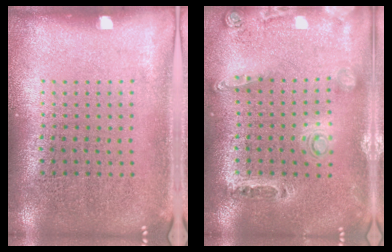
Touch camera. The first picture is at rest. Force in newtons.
{"total": 0.8, "press": 0.7, "slide": 0.3}